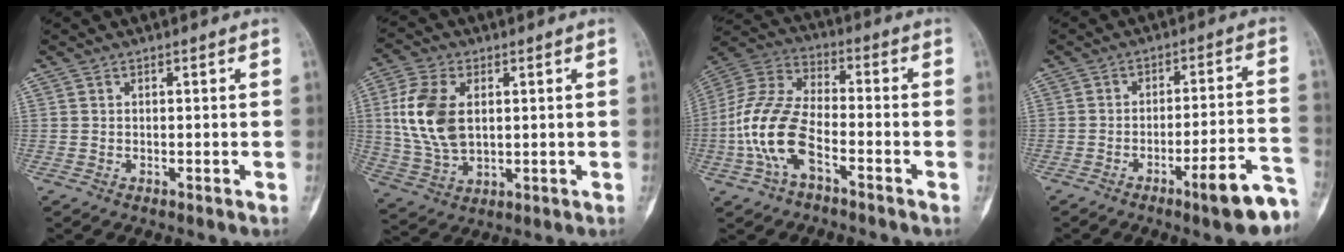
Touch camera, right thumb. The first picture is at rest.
{"total": 12.8, "force": [2.2, 7.9, 9.9], "torque": [-0.202, -0.003, 0.048]}
{"total": 14.1, "force": [-4.9, 7.1, 11.2], "torque": [-0.241, 0.039, -0.098]}
{"total": 10.9, "force": [-6.5, 1.9, 8.6], "torque": [-0.107, 0.048, -0.087]}